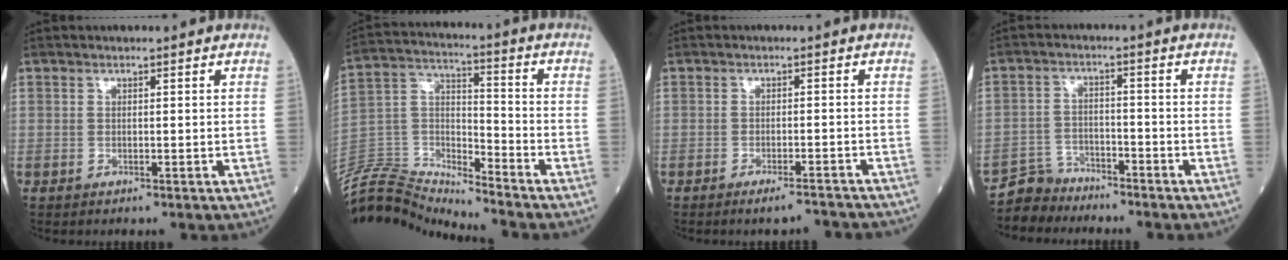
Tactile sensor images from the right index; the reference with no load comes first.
{"total": 12.9, "force": [-12.9, 0.1, 0.1], "torque": [-0.006, 0.055, -0.249]}
{"total": 4.4, "force": [-4.1, 0.3, 1.6], "torque": [-0.012, -0.004, -0.058]}
{"total": 5.0, "force": [-4.6, 1.5, -1.0], "torque": [0.019, 0.002, -0.089]}